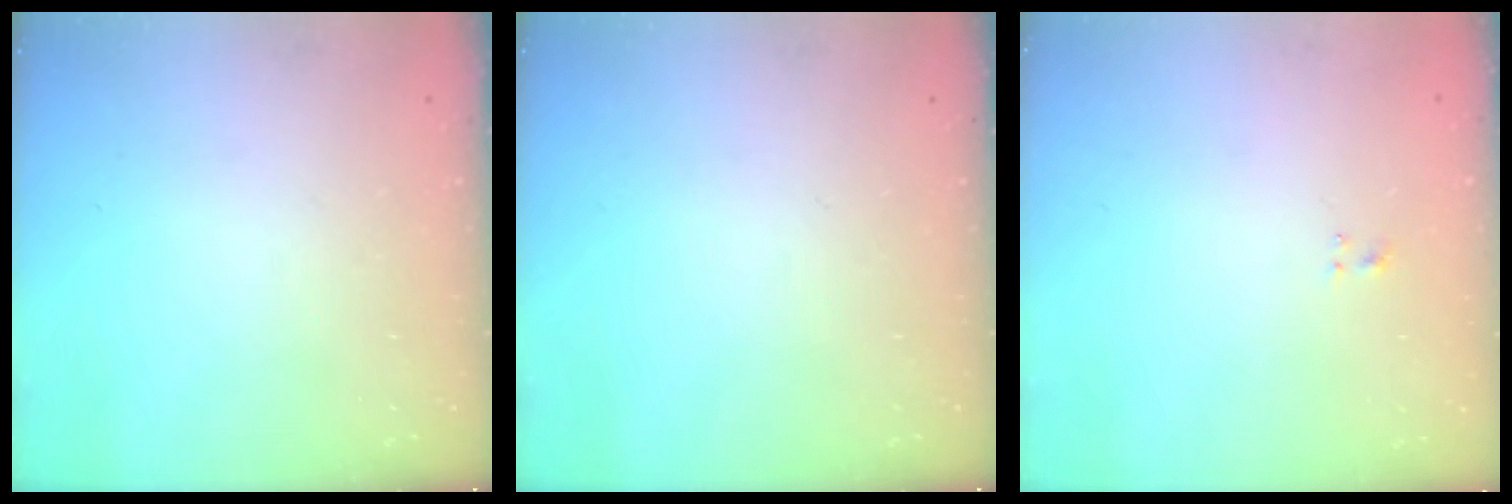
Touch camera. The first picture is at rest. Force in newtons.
{"total": 0.0}
{"total": 0.9, "press": 0.5, "slide": 0.7}